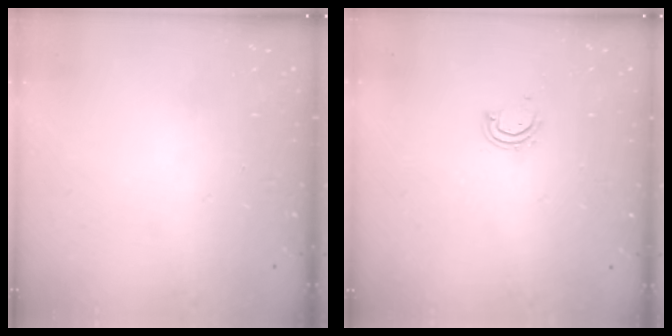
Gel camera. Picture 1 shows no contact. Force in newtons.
{"total": 4.9, "press": 4.9, "slide": 0.3}